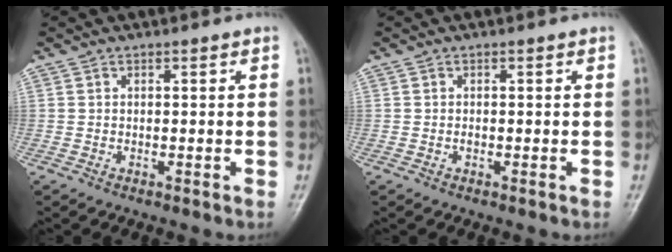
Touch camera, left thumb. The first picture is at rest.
{"total": 0.6, "force": [-0.1, 0.4, 0.4], "torque": [-0.004, 0.001, -0.004]}